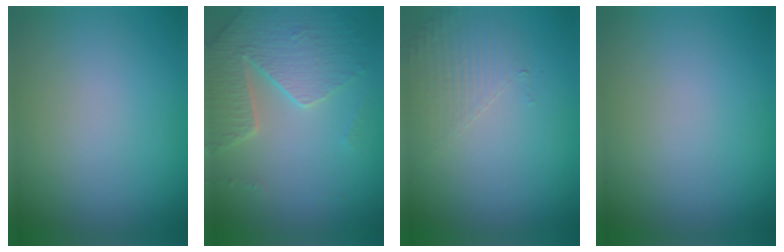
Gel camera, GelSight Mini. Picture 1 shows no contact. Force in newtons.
{"total": 4.1, "press": 4.0, "slide": 1.0}
{"total": 1.6, "press": 0.7, "slide": 1.4}
{"total": 0.0}